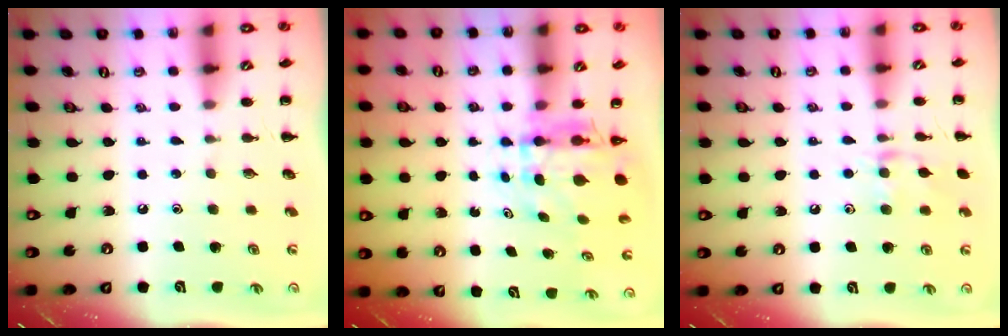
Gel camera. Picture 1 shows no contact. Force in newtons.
{"total": 5.3, "press": 5.2, "slide": 1.0}
{"total": 8.5, "press": 8.4, "slide": 1.0}